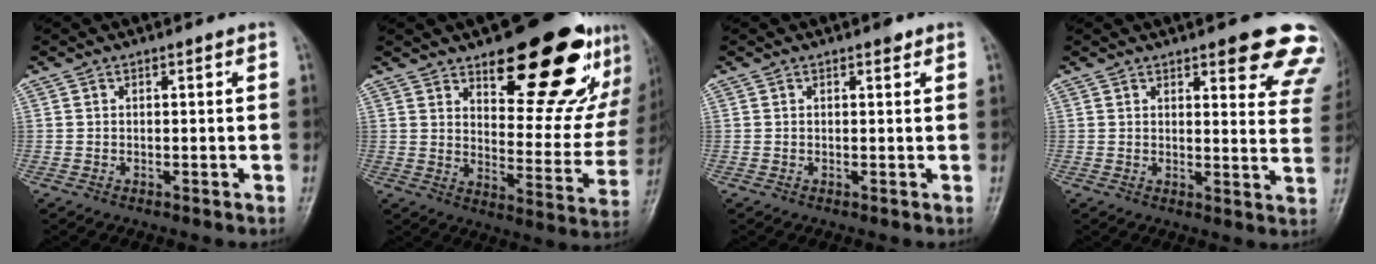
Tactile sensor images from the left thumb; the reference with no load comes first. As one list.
[{"total": 22.7, "force": [14.4, 8.6, 15.3], "torque": [-0.152, -0.080, 0.206]}, {"total": 1.0, "force": [0.7, 0.4, 0.6], "torque": [-0.004, -0.002, 0.007]}, {"total": 14.2, "force": [10.0, 4.4, 9.0], "torque": [-0.060, -0.043, 0.097]}]